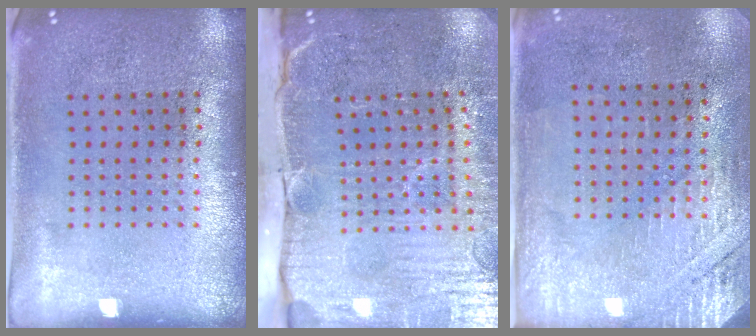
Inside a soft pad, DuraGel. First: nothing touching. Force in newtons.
{"total": 5.2, "press": 4.4, "slide": 2.7}
{"total": 2.7, "press": 2.4, "slide": 1.3}